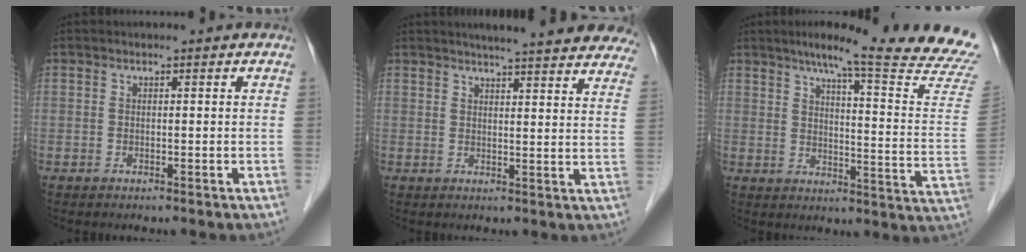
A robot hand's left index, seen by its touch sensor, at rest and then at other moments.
{"total": 21.5, "force": [19.2, 2.4, 9.3], "torque": [-0.116, -0.023, 0.215]}
{"total": 23.4, "force": [19.8, -1.1, 12.3], "torque": [-0.167, -0.074, 0.239]}